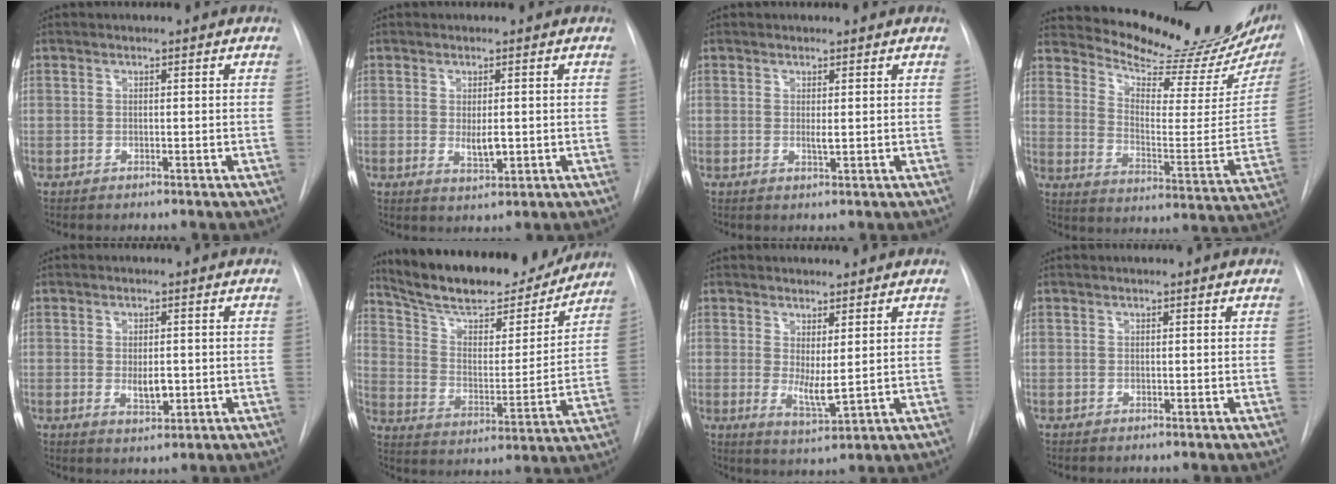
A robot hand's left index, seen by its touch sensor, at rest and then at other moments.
{"total": 2.9, "force": [0.1, 1.1, 2.6], "torque": [-0.047, -0.008, 0.006]}
{"total": 0.9, "force": [0.3, 0.2, 0.9], "torque": [-0.021, -0.003, 0.007]}
{"total": 21.4, "force": [19.8, 2.3, 8.0], "torque": [-0.125, -0.094, 0.263]}
{"total": 3.2, "force": [-0.2, 1.5, 2.8], "torque": [-0.046, -0.006, 0.003]}
{"total": 22.1, "force": [19.7, 4.9, 8.9], "torque": [-0.142, -0.010, 0.295]}
{"total": 4.4, "force": [1.0, 1.0, 4.1], "torque": [-0.076, -0.014, 0.029]}
{"total": 1.2, "force": [1.2, -0.1, 0.2], "torque": [-0.008, 0.013, 0.018]}